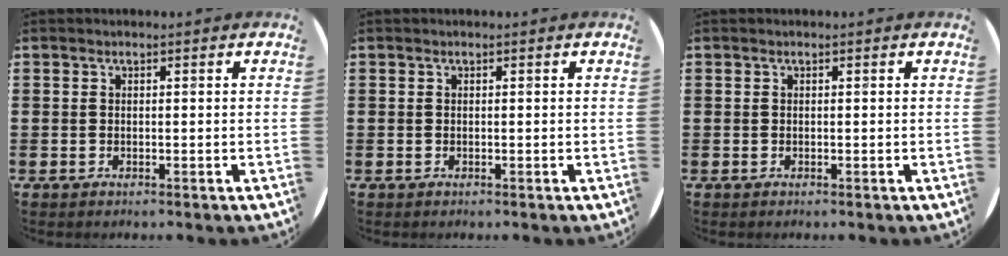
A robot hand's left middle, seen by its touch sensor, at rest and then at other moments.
{"total": 0.0}
{"total": 0.0}